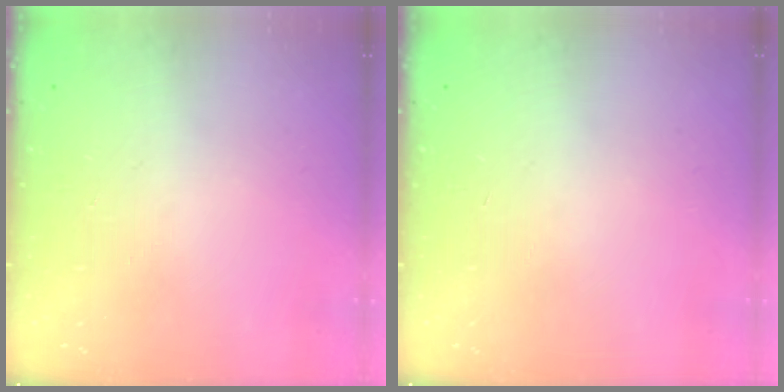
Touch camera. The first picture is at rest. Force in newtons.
{"total": 0.0}